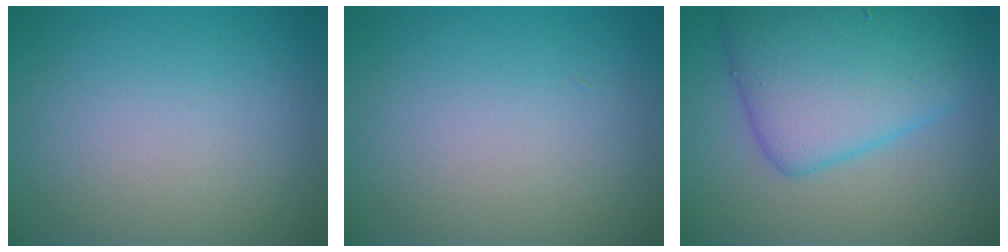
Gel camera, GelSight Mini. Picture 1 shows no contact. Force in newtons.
{"total": 0.0}
{"total": 7.4, "press": 7.4, "slide": 0.2}